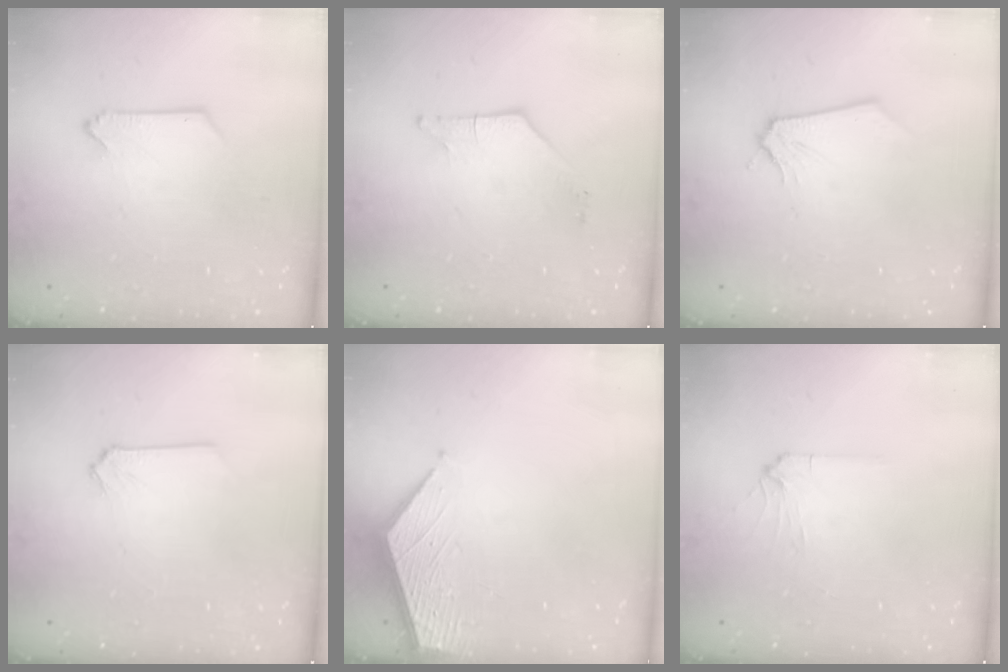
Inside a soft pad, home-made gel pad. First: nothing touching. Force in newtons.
{"total": 3.7, "press": 3.7, "slide": 0.5}
{"total": 0.0}
{"total": 0.0}
{"total": 3.3, "press": 3.3, "slide": 0.4}
{"total": 2.8, "press": 2.7, "slide": 0.4}